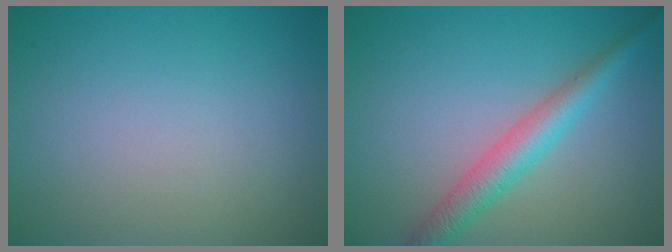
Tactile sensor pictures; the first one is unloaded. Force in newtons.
{"total": 3.6, "press": 3.6, "slide": 0.1}